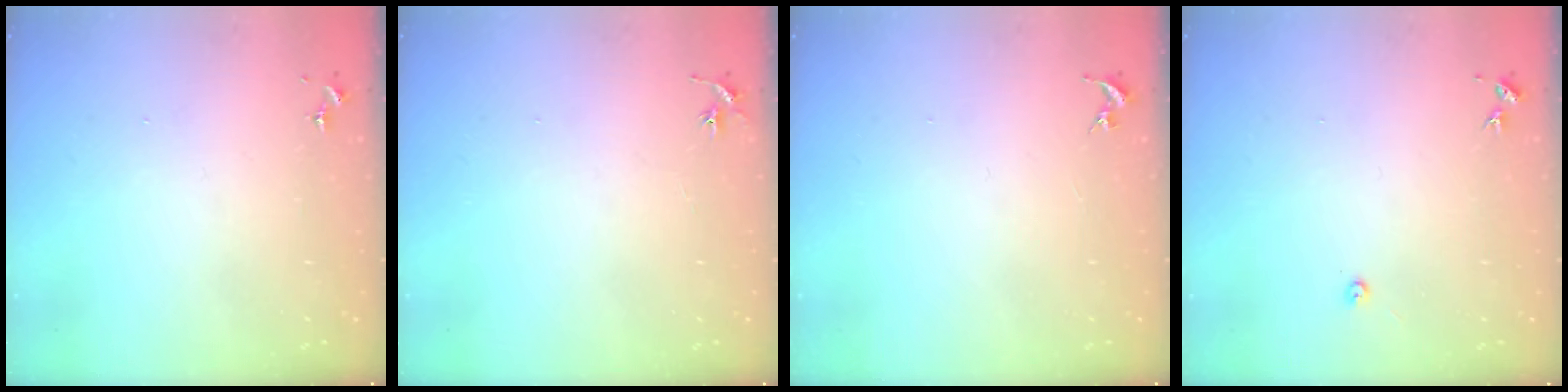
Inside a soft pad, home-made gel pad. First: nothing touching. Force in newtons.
{"total": 2.9, "press": 2.9, "slide": 0.3}
{"total": 0.0}
{"total": 3.0, "press": 3.0, "slide": 0.4}